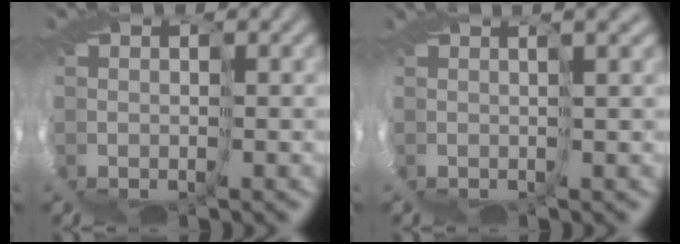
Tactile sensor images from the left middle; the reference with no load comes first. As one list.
[{"total": 3.2, "force": [0.1, -2.8, -1.4], "torque": [0.018, -0.003, 0.012]}]